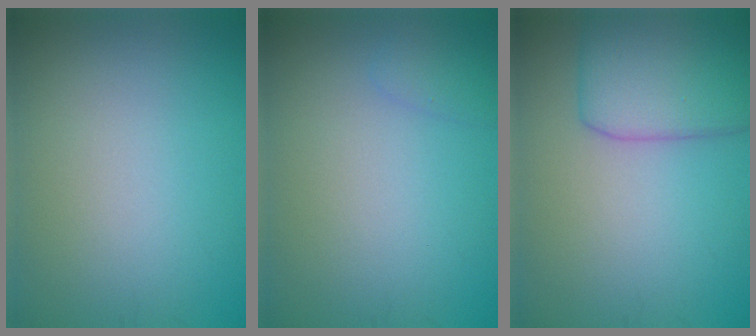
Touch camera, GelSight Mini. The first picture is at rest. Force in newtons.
{"total": 1.0, "press": 1.0, "slide": 0.1}
{"total": 6.0, "press": 6.0, "slide": 0.3}